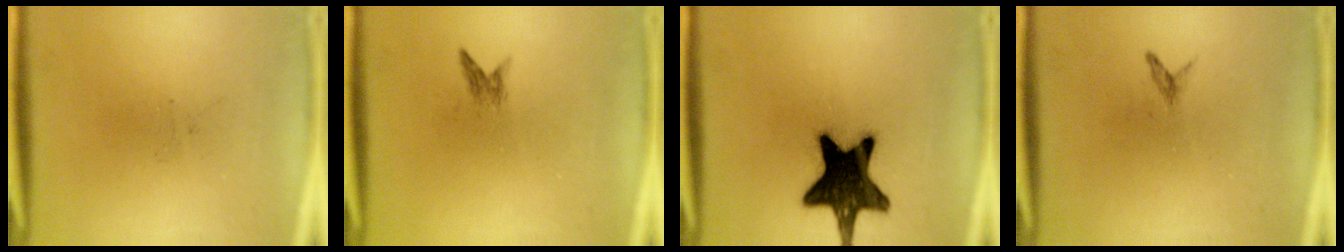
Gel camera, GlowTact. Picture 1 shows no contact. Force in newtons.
{"total": 0.9}
{"total": 18.1}
{"total": 0.7}